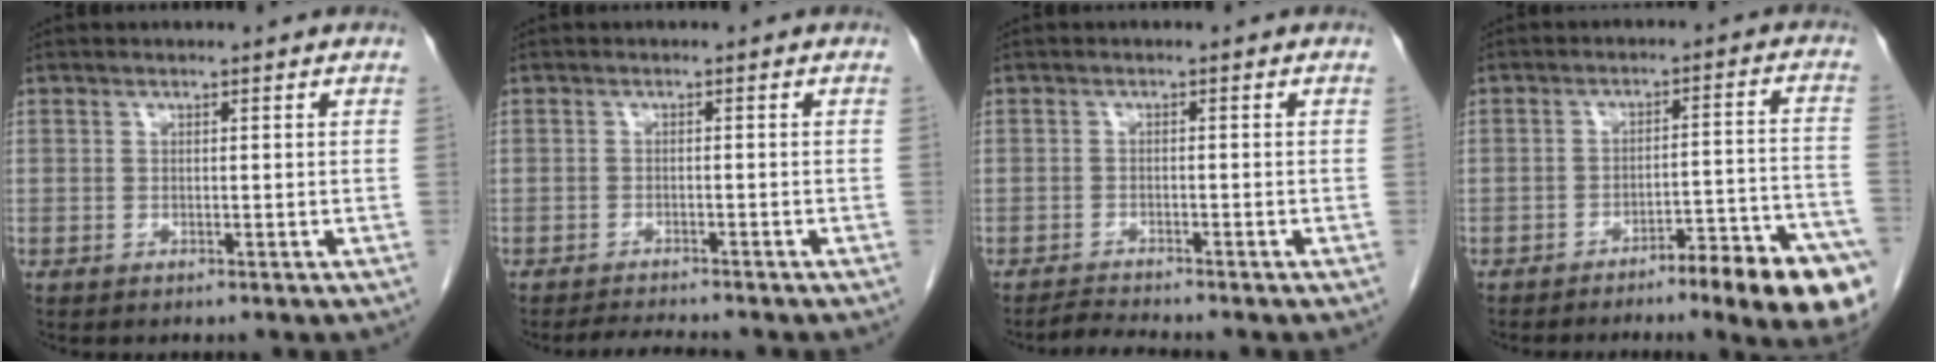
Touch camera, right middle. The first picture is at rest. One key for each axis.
{"total": 3.4, "fx": -3.2, "fy": -0.1, "fz": 1.0, "tx": -0.018, "ty": -0.014, "tz": -0.050}
{"total": 2.3, "fx": -2.2, "fy": -0.7, "fz": 0.2, "tx": -0.011, "ty": -0.015, "tz": -0.041}
{"total": 13.2, "fx": -8.8, "fy": 1.1, "fz": 9.8, "tx": -0.077, "ty": 0.024, "tz": -0.120}